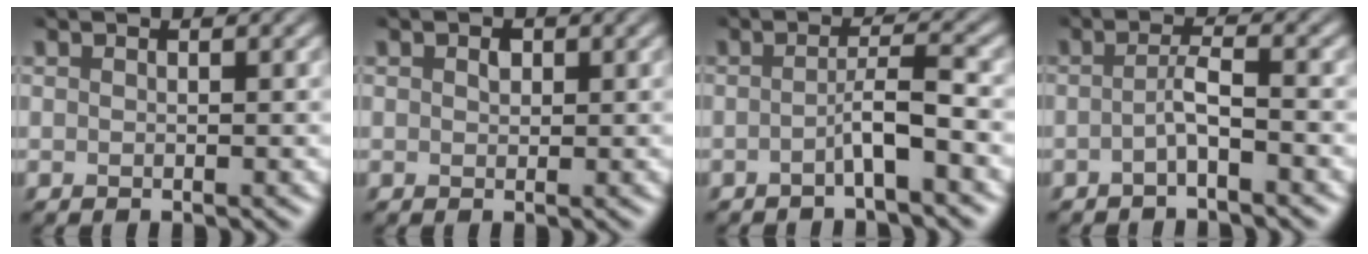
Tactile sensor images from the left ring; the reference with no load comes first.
{"total": 0.9, "force": [0.3, 0.7, 0.5], "torque": [-0.010, 0.000, 0.004]}
{"total": 2.1, "force": [-0.9, 0.1, 1.9], "torque": [-0.033, 0.008, -0.022]}
{"total": 1.6, "force": [-0.7, 0.1, 1.4], "torque": [-0.029, 0.005, -0.019]}